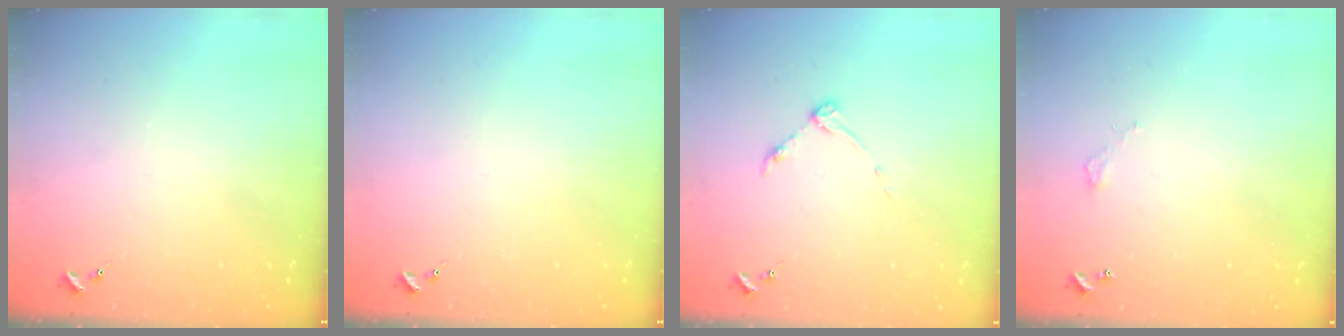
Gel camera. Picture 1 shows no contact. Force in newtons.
{"total": 0.0}
{"total": 4.9, "press": 4.8, "slide": 0.7}
{"total": 2.8, "press": 2.8, "slide": 0.2}